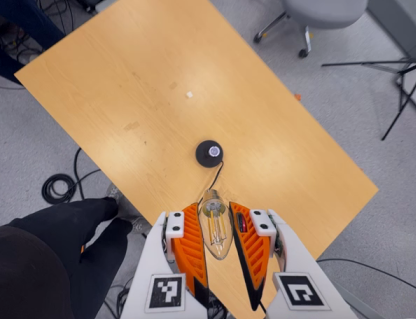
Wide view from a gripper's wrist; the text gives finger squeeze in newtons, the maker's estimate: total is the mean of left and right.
{"total": 10.7, "left": 10.2, "right": 11.2}